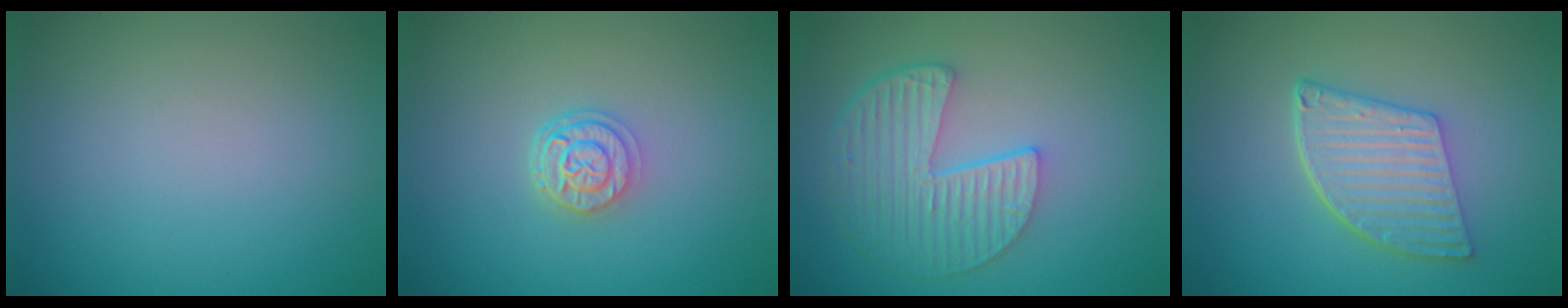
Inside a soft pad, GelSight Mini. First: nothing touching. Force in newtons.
{"total": 2.6, "press": 2.1, "slide": 1.5}
{"total": 5.7, "press": 4.3, "slide": 3.7}
{"total": 5.5, "press": 4.1, "slide": 3.7}